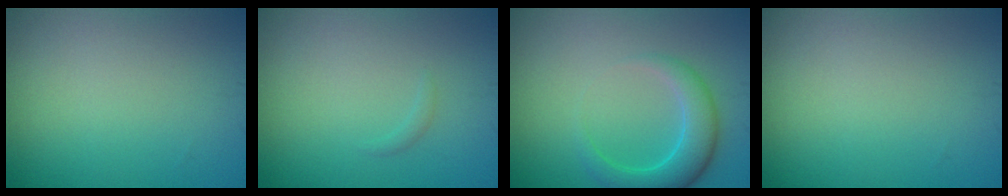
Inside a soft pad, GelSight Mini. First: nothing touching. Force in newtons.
{"total": 0.5, "press": 0.5, "slide": 0.1}
{"total": 4.0, "press": 4.0, "slide": 0.3}
{"total": 0.0}